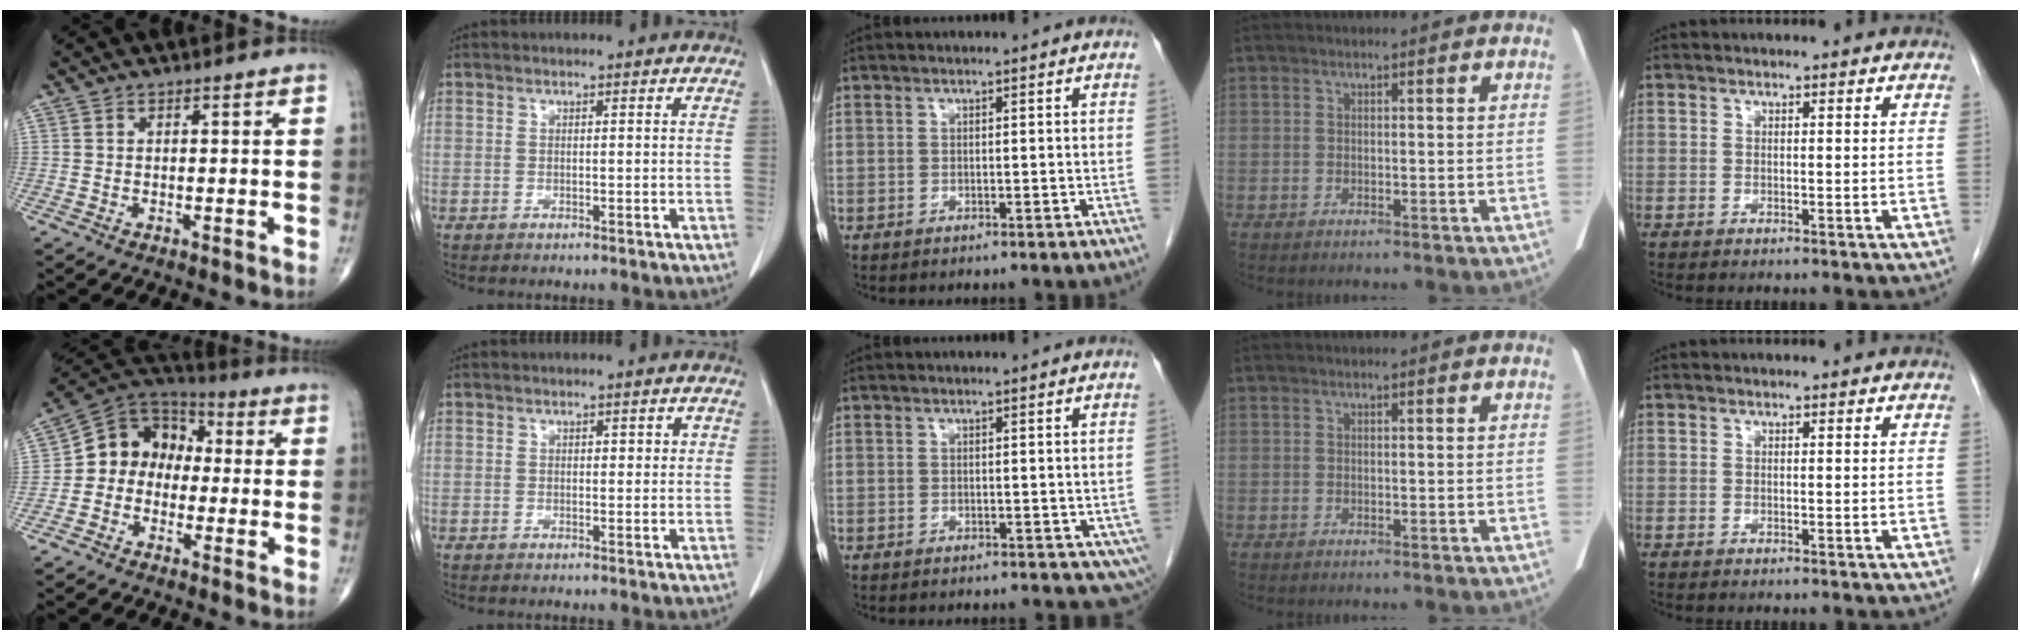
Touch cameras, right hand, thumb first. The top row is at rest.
{"thumb": {"total": 11.0, "force": [-0.9, 9.2, 5.9], "torque": [-0.065, 0.052, -0.036]}, "index": {"total": 1.6, "force": [0.4, 0.9, 1.2], "torque": [-0.014, 0.006, 0.004]}, "middle": {"total": 3.0, "force": [-0.3, 2.0, 2.2], "torque": [-0.017, -0.001, 0.003]}}